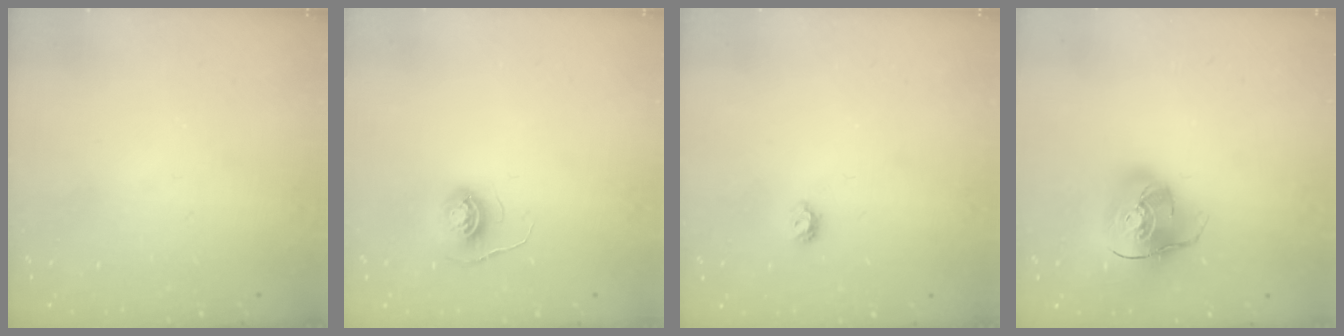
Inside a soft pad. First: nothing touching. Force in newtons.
{"total": 5.6, "press": 5.5, "slide": 0.4}
{"total": 4.9, "press": 4.9, "slide": 0.8}
{"total": 16.3, "press": 16.1, "slide": 2.4}